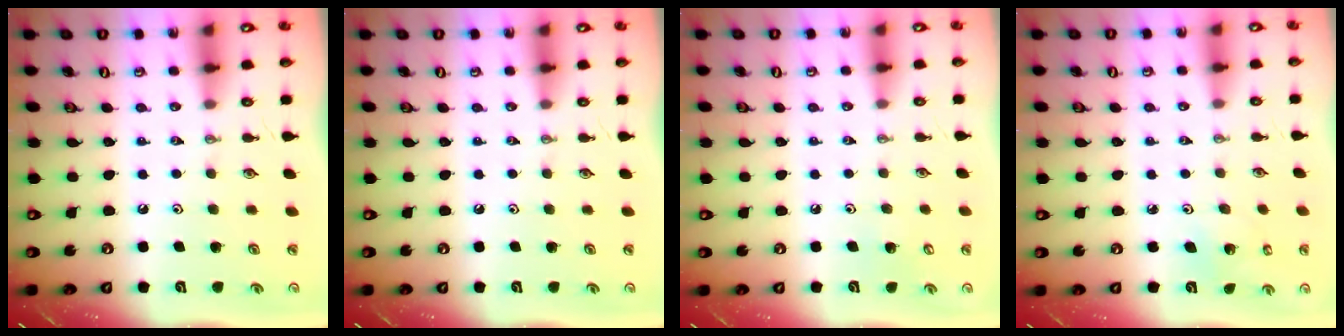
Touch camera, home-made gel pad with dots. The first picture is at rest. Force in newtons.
{"total": 0.0}
{"total": 3.8, "press": 3.7, "slide": 0.4}
{"total": 2.9, "press": 2.9, "slide": 0.2}